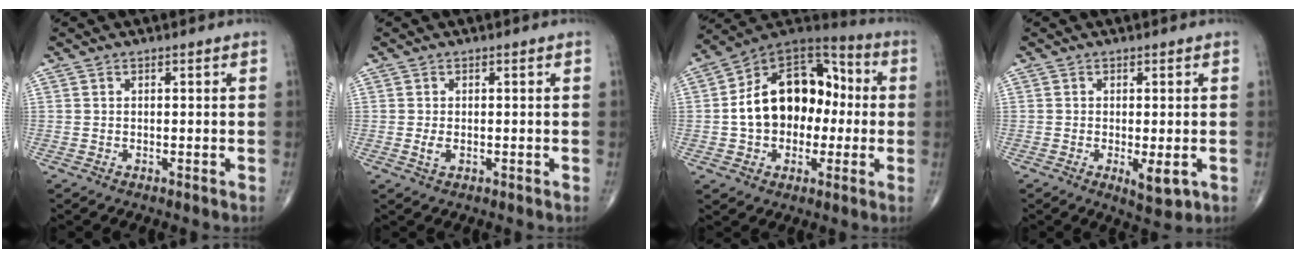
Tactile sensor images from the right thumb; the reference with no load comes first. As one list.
[{"total": 1.7, "force": [-0.3, 0.9, 1.4], "torque": [-0.030, -0.003, -0.006]}, {"total": 19.0, "force": [-0.4, 13.2, 13.7], "torque": [-0.180, 0.044, -0.012]}, {"total": 4.4, "force": [-1.2, 1.6, 3.9], "torque": [-0.057, -0.011, -0.015]}]